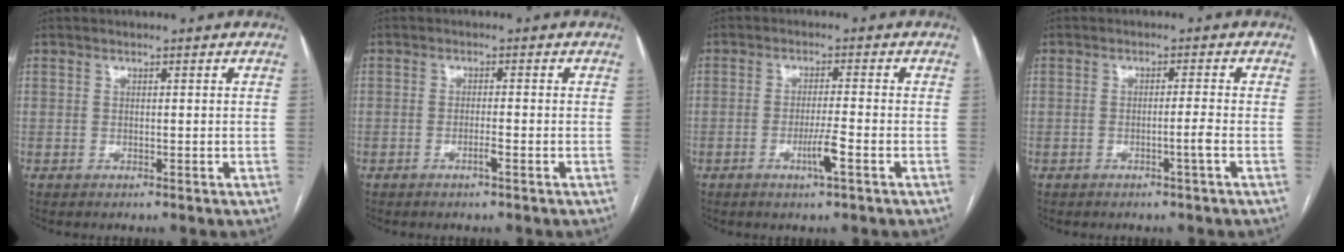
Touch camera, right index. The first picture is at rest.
{"total": 1.7, "force": [-0.9, -0.1, 1.4], "torque": [-0.028, -0.001, -0.016]}
{"total": 4.2, "force": [-1.8, -0.3, 3.7], "torque": [-0.071, -0.008, -0.034]}
{"total": 2.1, "force": [-0.9, -0.6, 1.8], "torque": [-0.032, -0.002, -0.017]}